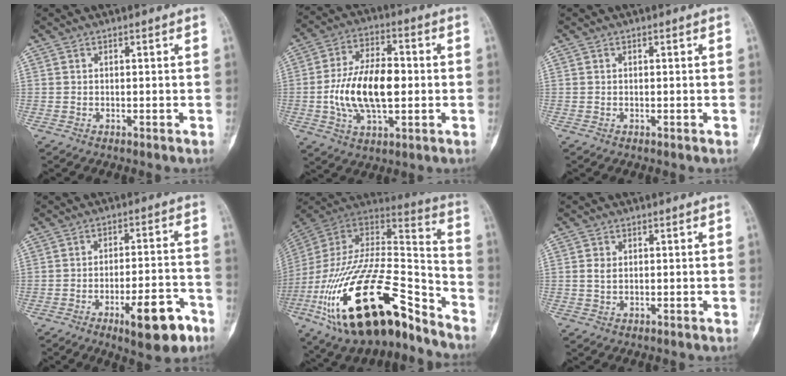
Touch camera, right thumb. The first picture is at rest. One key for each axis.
{"total": 15.5, "fx": -1.1, "fy": 8.0, "fz": 13.2, "tx": -0.239, "ty": 0.015, "tz": -0.020}
{"total": 0.0}
{"total": 12.1, "fx": -6.3, "fy": 3.9, "fz": 9.6, "tx": -0.130, "ty": 0.035, "tz": -0.086}
{"total": 32.7, "fx": -18.2, "fy": 13.0, "fz": 23.9, "tx": -0.452, "ty": 0.052, "tz": -0.306}
{"total": 2.1, "fx": 0.3, "fy": 1.4, "fz": 1.5, "tx": -0.027, "ty": 0.000, "tz": 0.010}